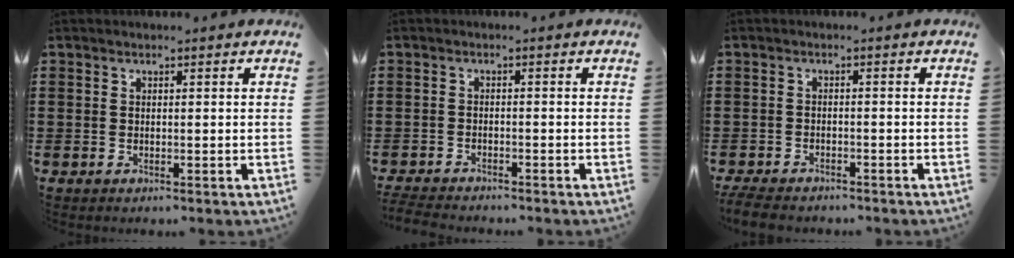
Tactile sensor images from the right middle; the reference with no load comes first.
{"total": 2.2, "force": [-2.2, 0.1, 0.2], "torque": [-0.014, -0.004, -0.050]}
{"total": 2.7, "force": [-2.6, 0.5, 0.6], "torque": [-0.019, -0.001, -0.058]}